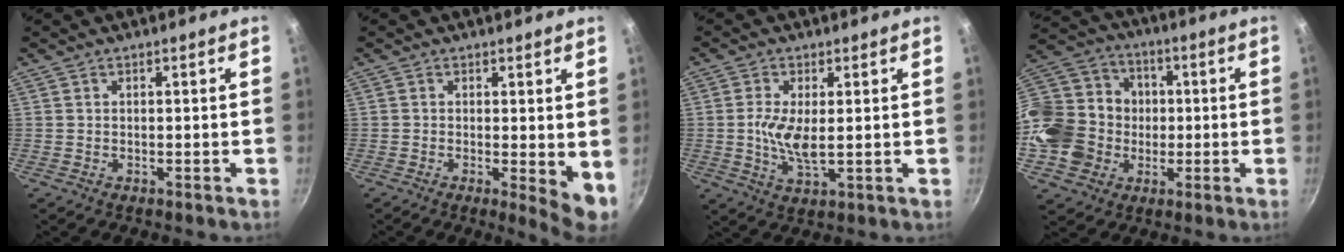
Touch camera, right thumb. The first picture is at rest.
{"total": 5.8, "force": [0.0, 1.7, 5.5], "torque": [-0.073, -0.014, 0.001]}
{"total": 5.8, "force": [0.1, 2.5, 5.2], "torque": [-0.103, -0.008, 0.003]}
{"total": 19.4, "force": [-2.3, 17.2, 8.7], "torque": [-0.158, 0.037, -0.034]}